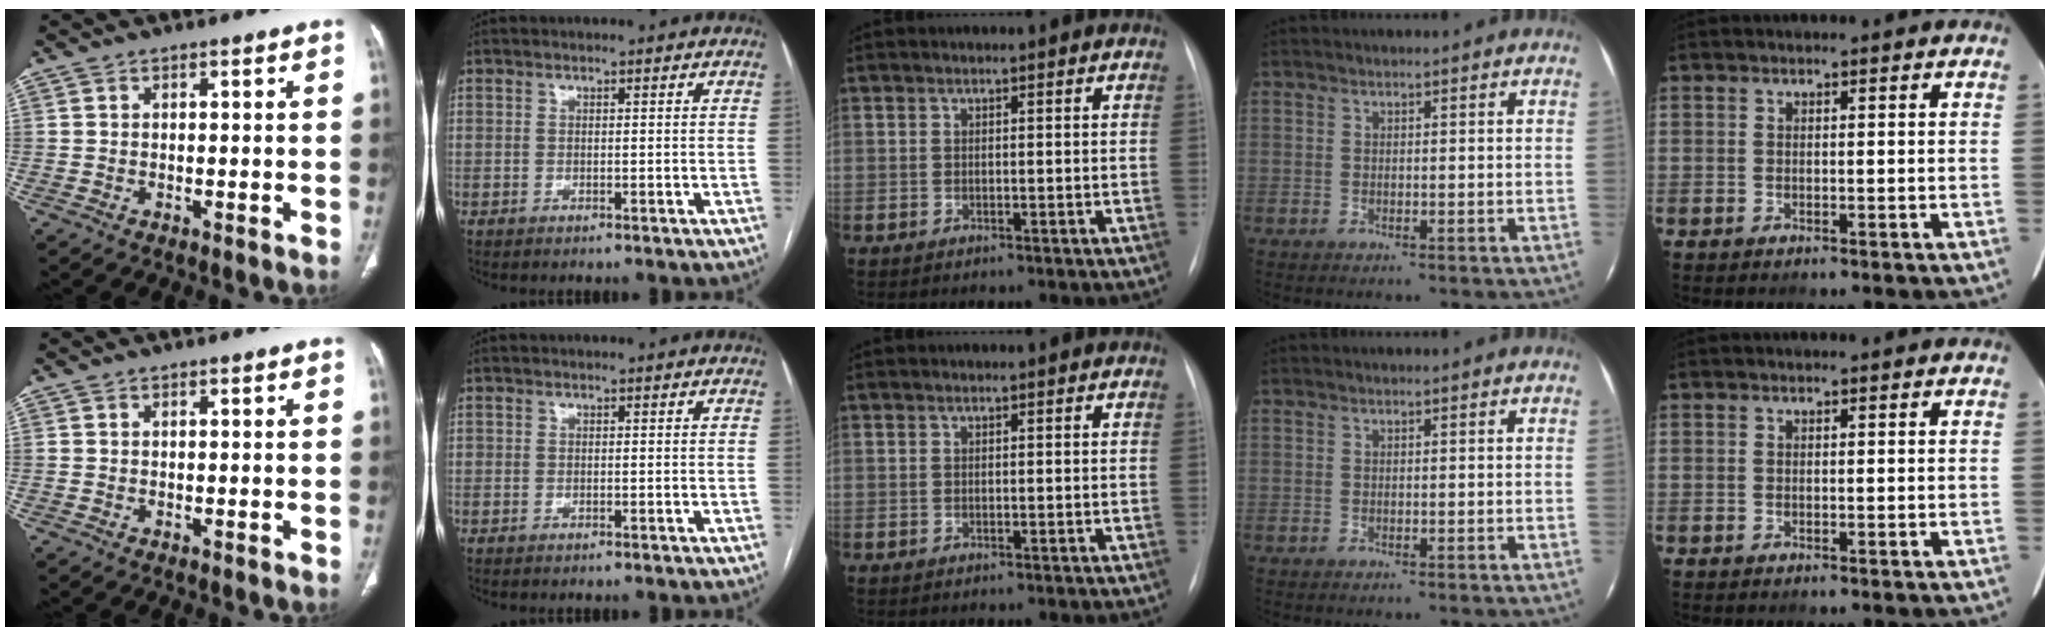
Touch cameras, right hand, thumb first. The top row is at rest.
{}